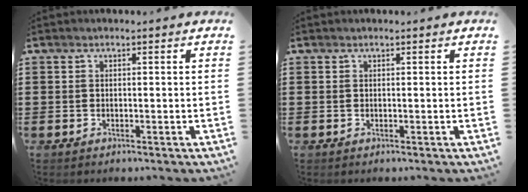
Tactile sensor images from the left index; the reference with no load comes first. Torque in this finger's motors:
{"motor_torque": [-0.38, 0.47, -0.40, -0.09]}